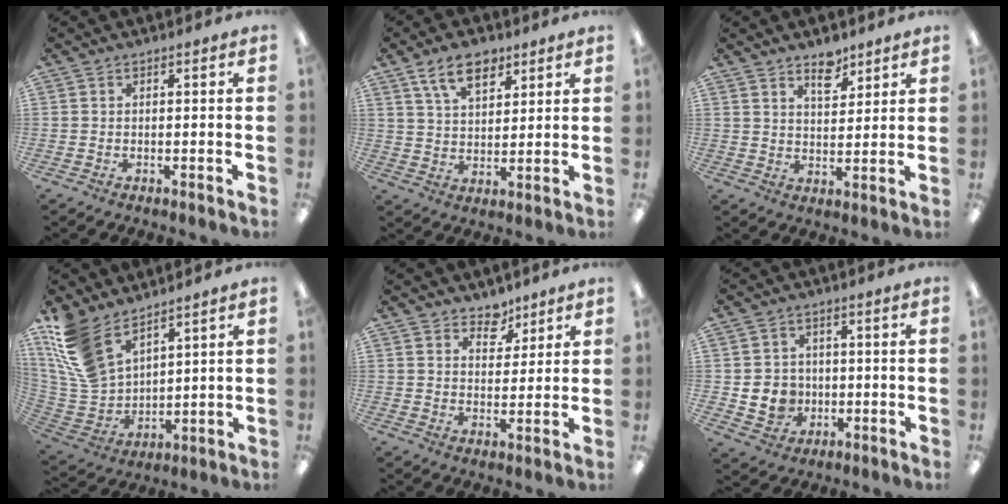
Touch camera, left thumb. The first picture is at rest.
{"total": 9.9, "force": [6.4, 5.2, 5.5], "torque": [-0.098, -0.017, 0.117]}
{"total": 6.6, "force": [5.1, 3.2, 2.8], "torque": [-0.029, -0.032, 0.088]}
{"total": 15.5, "force": [10.5, 8.0, 8.1], "torque": [-0.215, -0.049, 0.203]}
{"total": 6.1, "force": [4.8, 3.6, 0.8], "torque": [-0.004, -0.033, 0.086]}
{"total": 6.9, "force": [-0.8, 6.4, 2.5], "torque": [-0.066, 0.012, -0.011]}